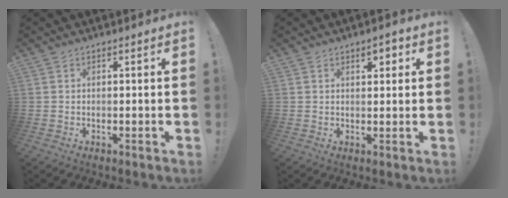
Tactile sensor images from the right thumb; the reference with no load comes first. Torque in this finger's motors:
{"motor_torque": [-0.07, 0.07, 0.08, 0.21, 0.08]}